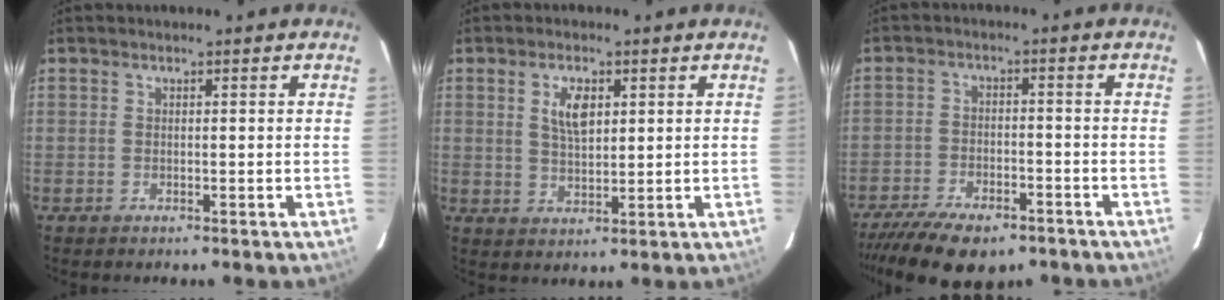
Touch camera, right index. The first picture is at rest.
{"total": 5.3, "force": [1.8, 2.6, 4.3], "torque": [-0.076, 0.005, 0.036]}
{"total": 15.2, "force": [-11.3, 6.1, 8.0], "torque": [-0.181, -0.029, -0.178]}